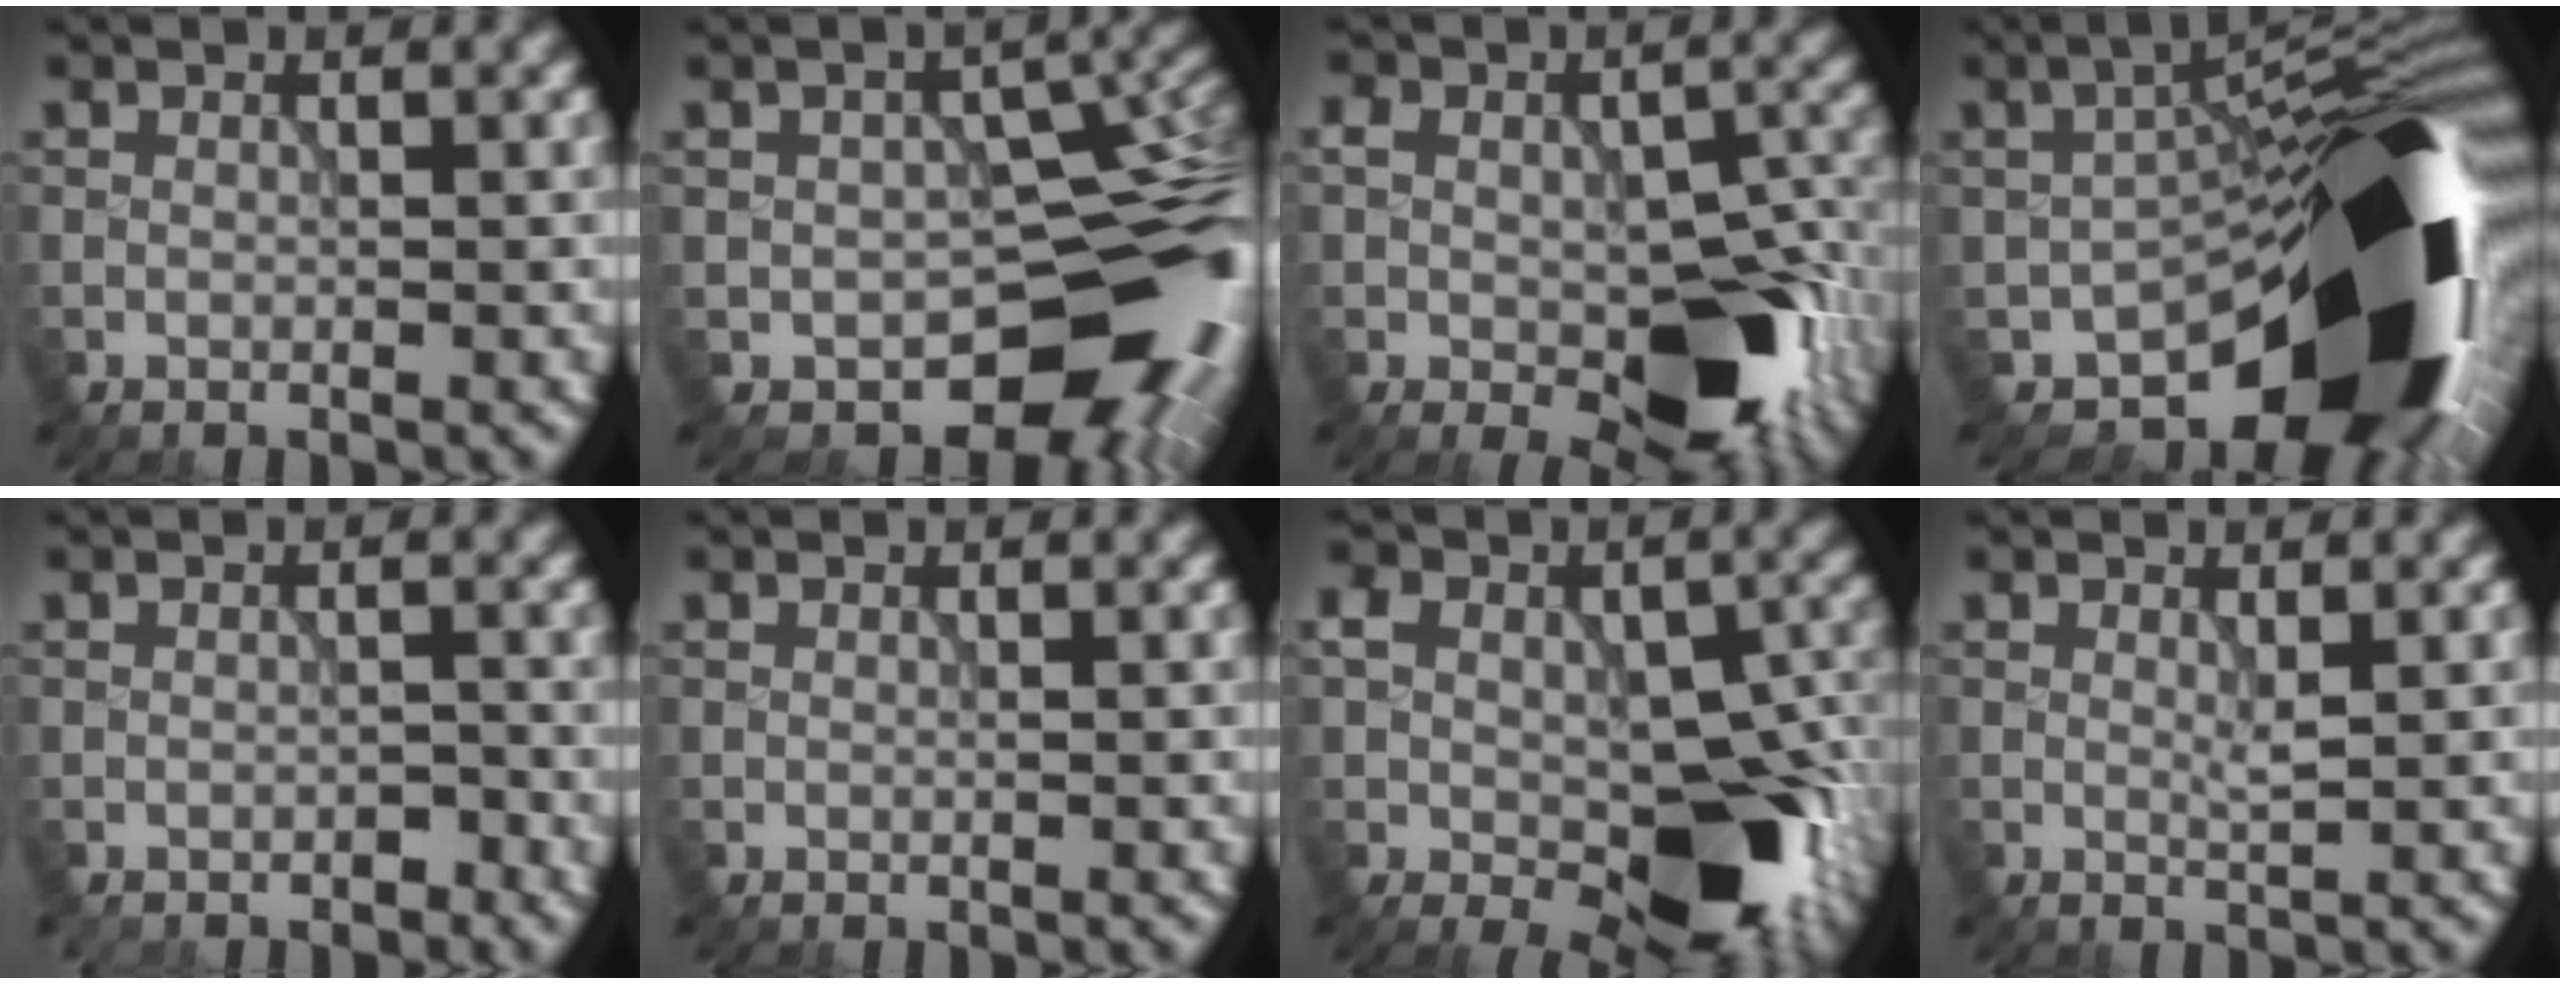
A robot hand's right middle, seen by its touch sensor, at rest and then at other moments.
{"total": 12.4, "force": [-3.9, 8.2, 8.4], "torque": [-0.076, -0.026, -0.046]}
{"total": 11.7, "force": [-3.2, 7.3, 8.6], "torque": [-0.133, -0.016, -0.044]}
{"total": 20.3, "force": [-8.8, 8.3, 16.3], "torque": [-0.200, -0.013, -0.146]}
{"total": 1.0, "force": [-0.9, 0.4, 0.2], "torque": [-0.003, -0.001, -0.016]}
{"total": 0.0}
{"total": 13.0, "force": [-2.5, 8.4, 9.6], "torque": [-0.151, -0.008, -0.039]}
{"total": 1.0, "force": [0.3, 0.0, 0.9], "torque": [-0.018, -0.003, 0.007]}